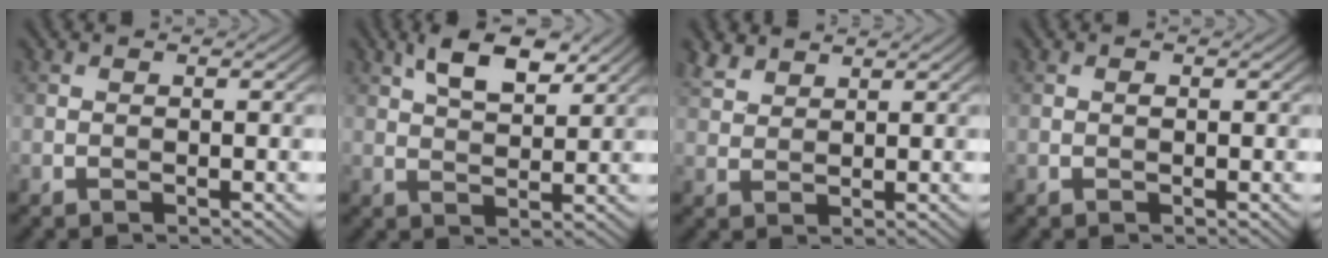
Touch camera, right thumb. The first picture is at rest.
{"total": 6.5, "force": [3.7, 2.6, 4.7], "torque": [-0.093, 0.007, 0.070]}
{"total": 3.1, "force": [2.5, 1.3, 1.3], "torque": [-0.034, 0.008, 0.060]}
{"total": 0.0}